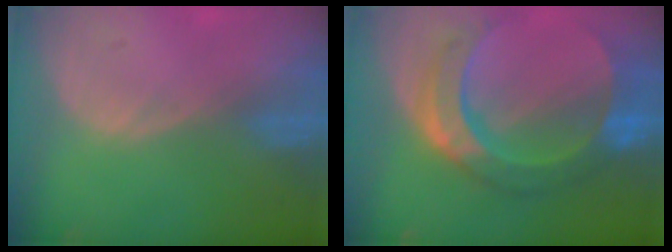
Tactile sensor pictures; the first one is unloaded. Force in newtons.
{"total": 11.0, "press": 11.0, "slide": 1.1}